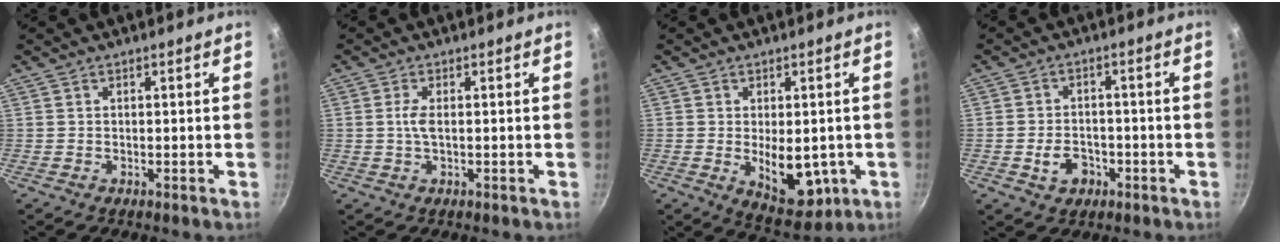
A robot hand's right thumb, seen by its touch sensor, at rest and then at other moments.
{"total": 2.4, "force": [0.1, 0.8, 2.3], "torque": [-0.057, 0.002, 0.000]}
{"total": 10.8, "force": [-1.6, 6.3, 8.6], "torque": [-0.094, -0.016, -0.003]}
{"total": 5.6, "force": [-2.1, 4.3, 3.0], "torque": [-0.034, 0.020, -0.030]}